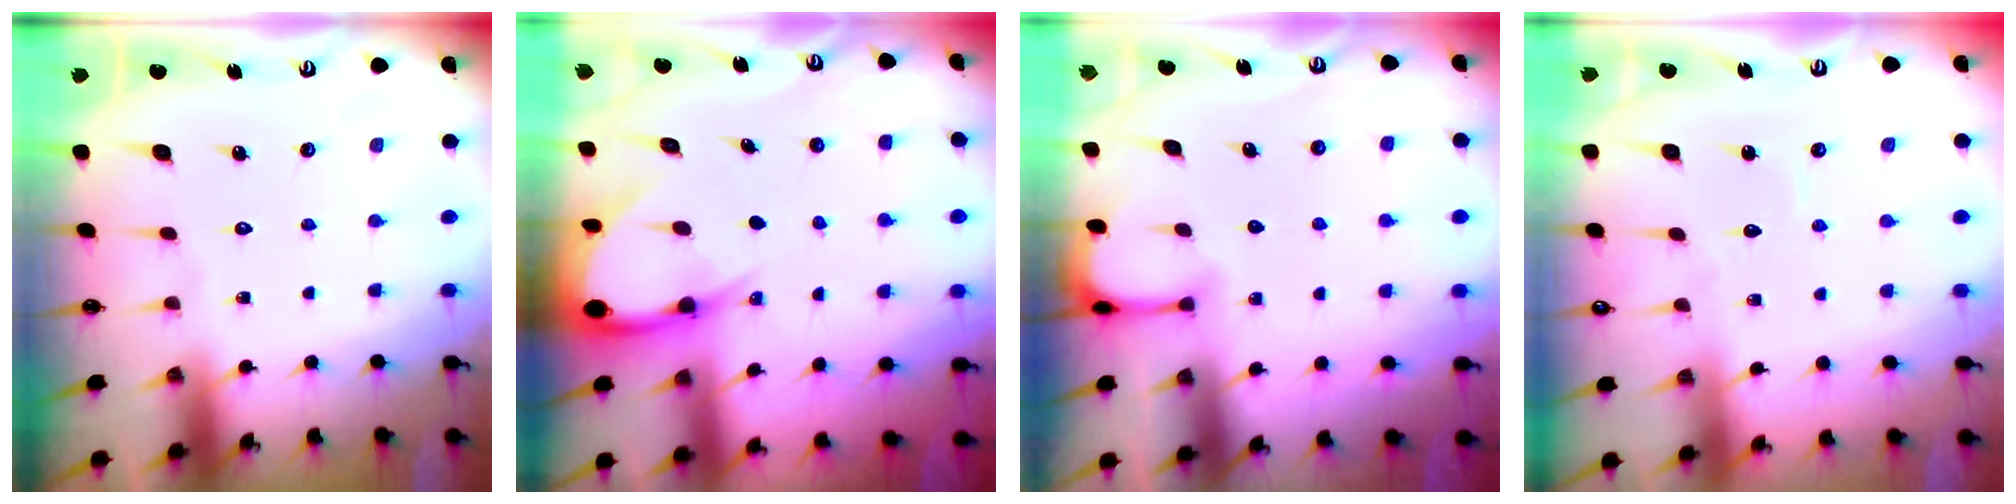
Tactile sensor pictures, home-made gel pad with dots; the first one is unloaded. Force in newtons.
{"total": 6.4, "press": 6.4, "slide": 0.6}
{"total": 2.6, "press": 2.5, "slide": 0.4}
{"total": 2.5, "press": 2.4, "slide": 0.3}